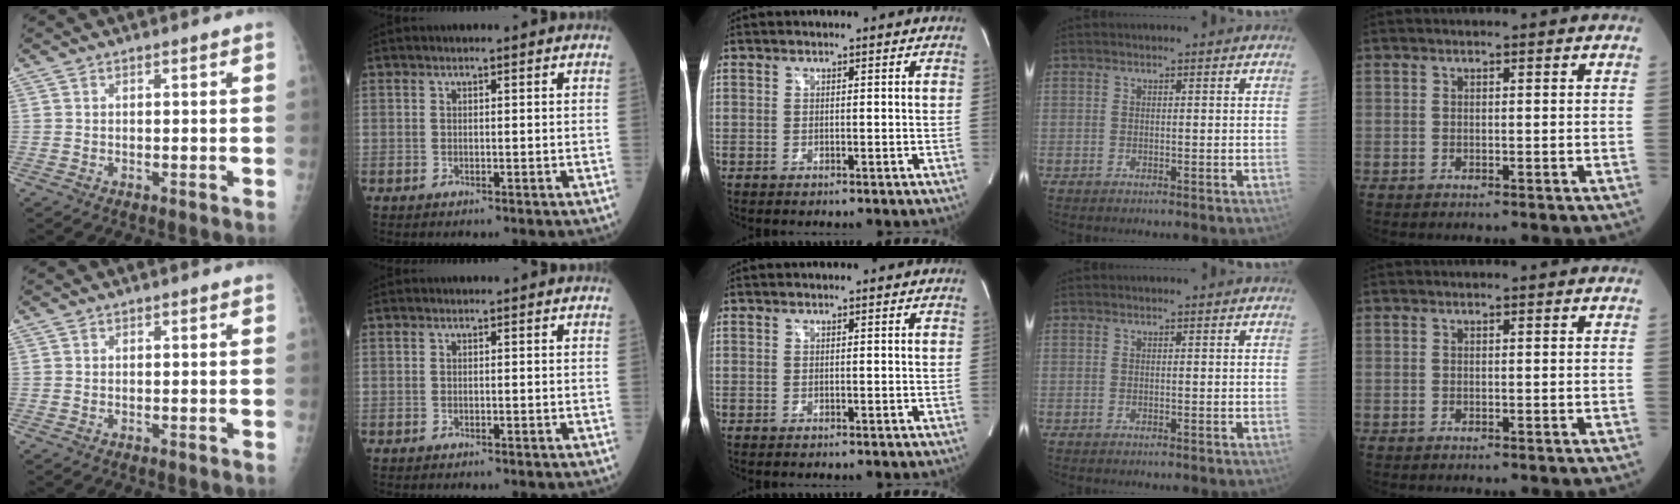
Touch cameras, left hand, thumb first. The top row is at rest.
{}